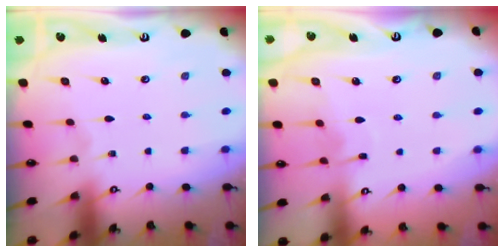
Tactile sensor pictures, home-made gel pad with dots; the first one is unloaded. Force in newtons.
{"total": 4.5, "press": 4.5, "slide": 0.3}